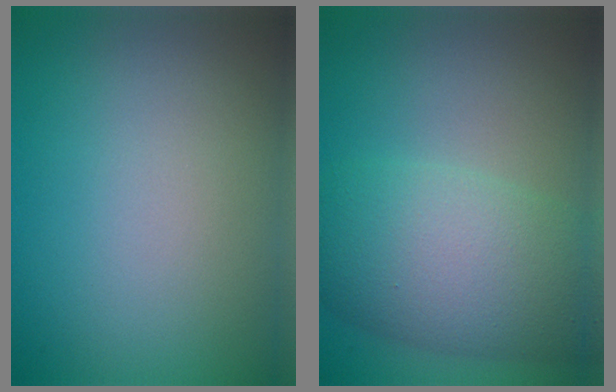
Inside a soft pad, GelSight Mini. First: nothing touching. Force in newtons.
{"total": 8.6, "press": 8.6, "slide": 0.4}